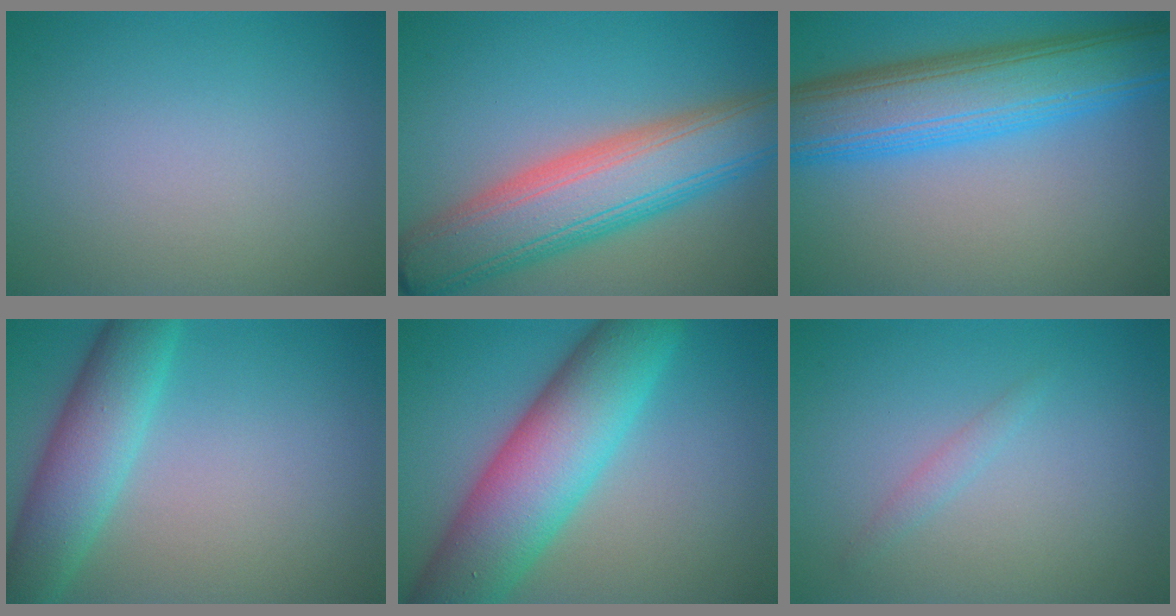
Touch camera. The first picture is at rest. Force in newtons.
{"total": 9.9, "press": 9.9, "slide": 0.5}
{"total": 9.7, "press": 9.7, "slide": 0.1}
{"total": 5.9, "press": 5.9, "slide": 0.3}
{"total": 10.6, "press": 10.6, "slide": 0.2}
{"total": 1.0, "press": 1.0, "slide": 0.1}